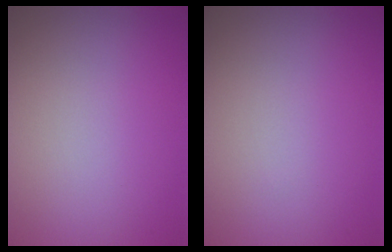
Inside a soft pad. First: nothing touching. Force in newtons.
{"total": 0.0}